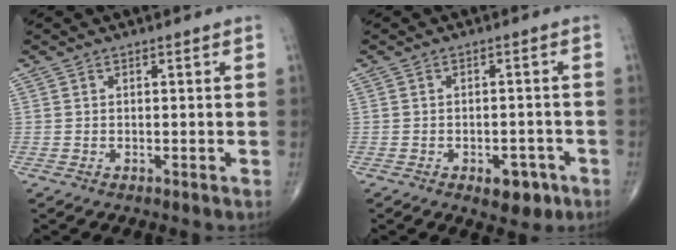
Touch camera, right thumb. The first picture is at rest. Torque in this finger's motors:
{"motor_torque": [0.65, 0.84, 0.00, -0.15, 0.10]}